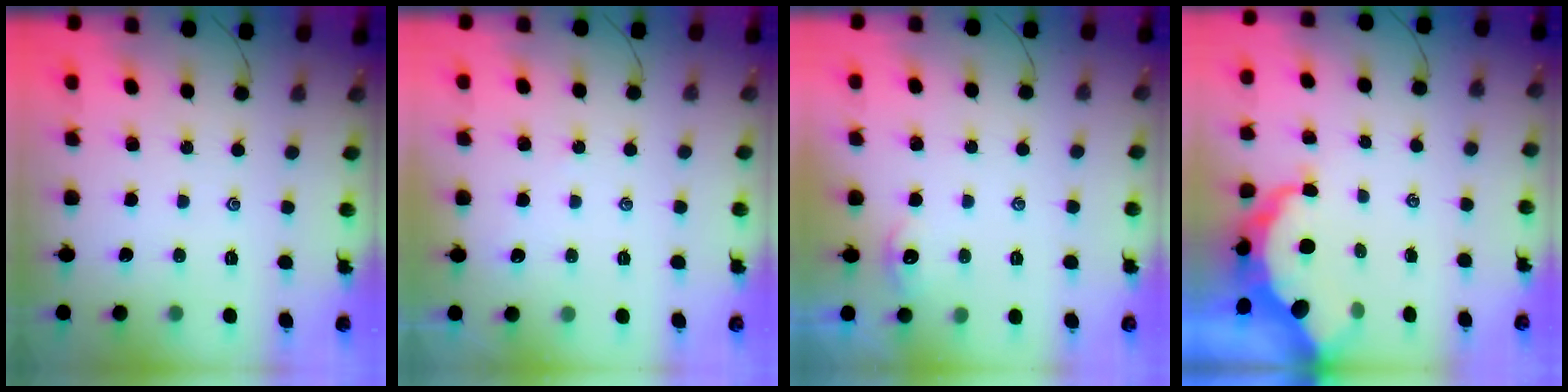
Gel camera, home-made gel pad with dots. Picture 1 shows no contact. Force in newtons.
{"total": 1.7, "press": 1.6, "slide": 0.4}
{"total": 2.7, "press": 2.7, "slide": 0.3}
{"total": 7.4, "press": 7.4, "slide": 0.8}